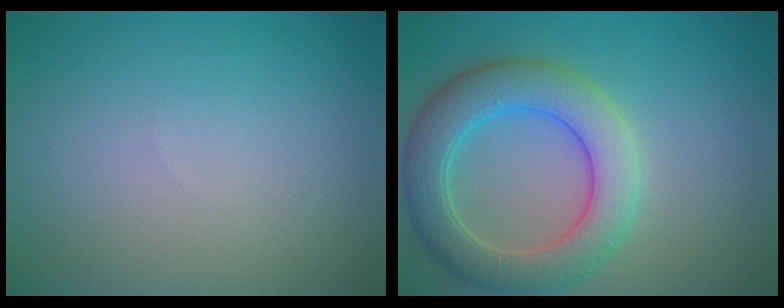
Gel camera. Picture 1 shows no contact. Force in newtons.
{"total": 6.6, "press": 6.6, "slide": 0.3}